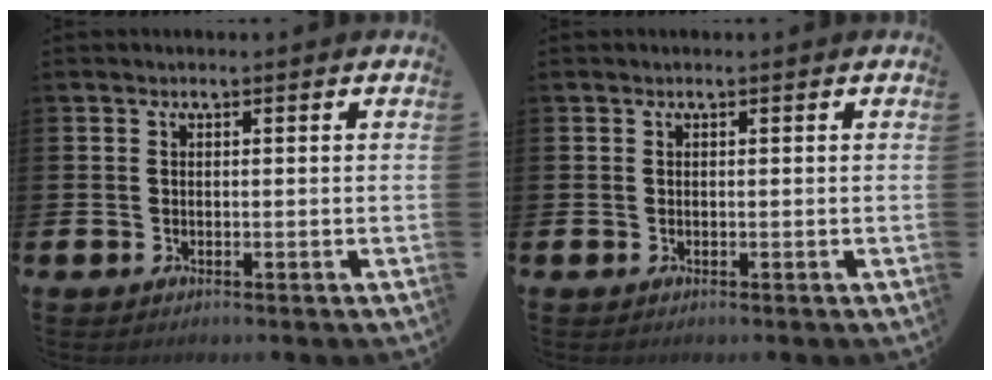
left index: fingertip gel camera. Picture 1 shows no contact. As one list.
[{"total": 0.0}]